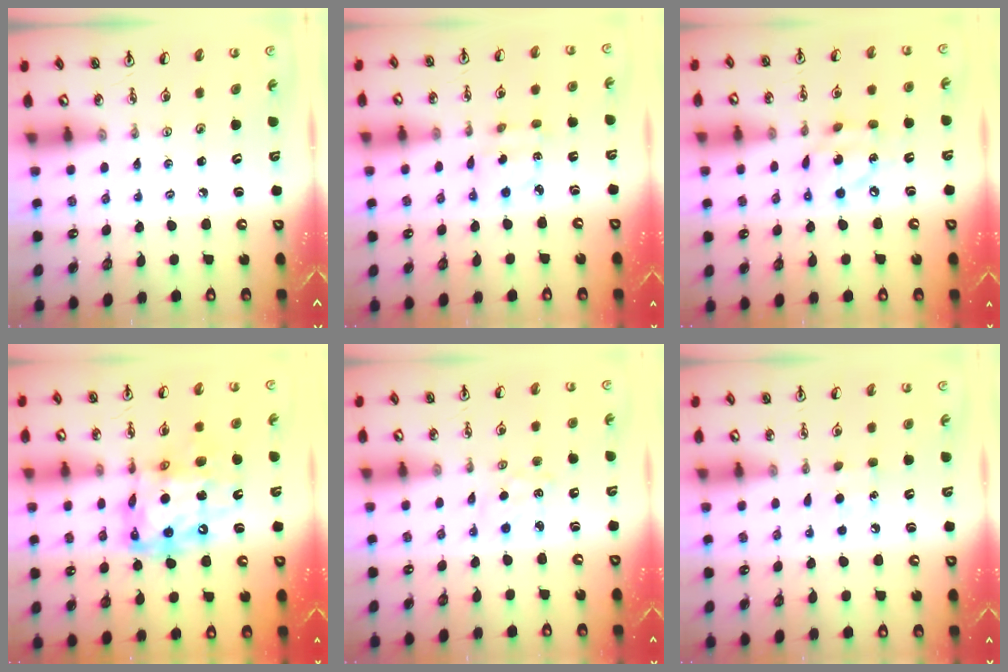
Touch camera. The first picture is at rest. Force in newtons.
{"total": 2.5, "press": 2.5, "slide": 0.2}
{"total": 9.6, "press": 9.6, "slide": 0.5}
{"total": 14.6, "press": 14.5, "slide": 1.3}
{"total": 3.6, "press": 3.5, "slide": 0.5}
{"total": 6.4, "press": 6.3, "slide": 0.7}